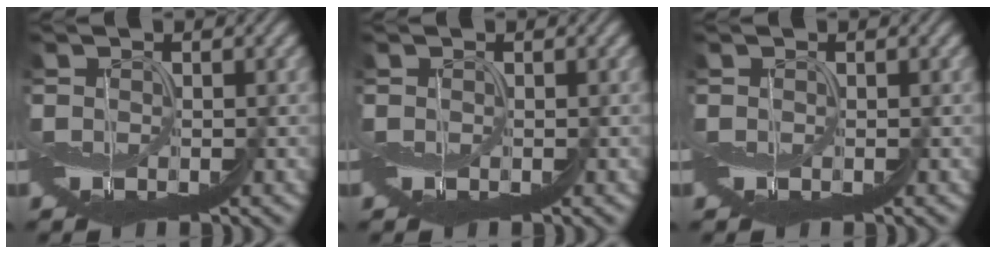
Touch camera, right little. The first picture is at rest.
{"total": 0.0}
{"total": 0.0}